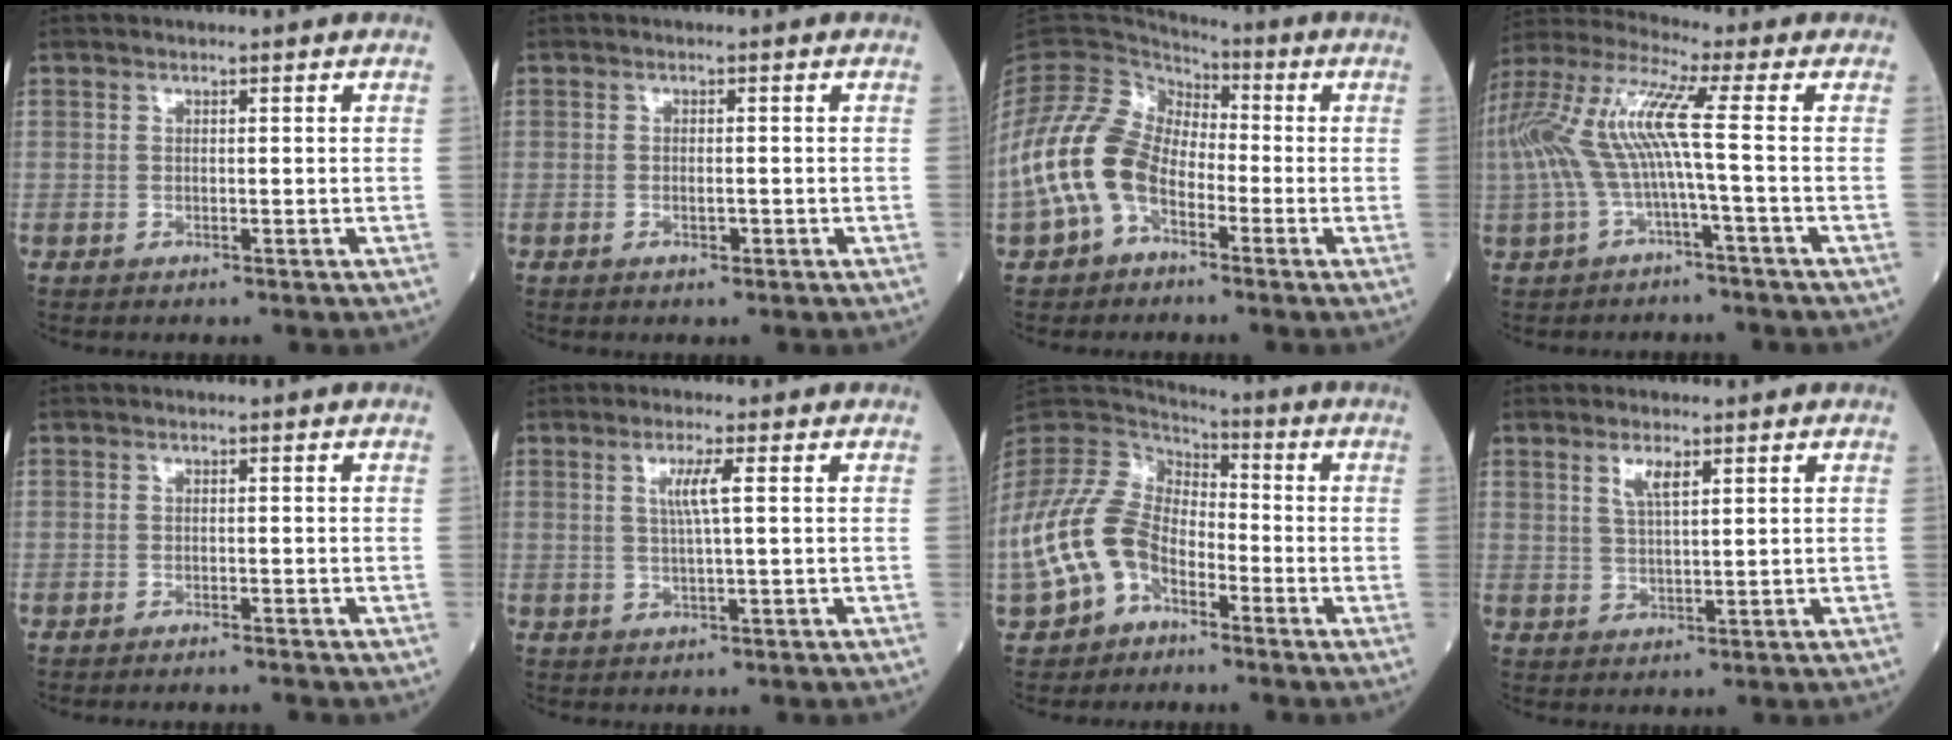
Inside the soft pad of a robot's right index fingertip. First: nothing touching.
{"total": 1.1, "force": [-0.5, 0.4, 0.8], "torque": [-0.018, -0.001, -0.007]}
{"total": 11.0, "force": [-3.7, 7.4, 7.3], "torque": [-0.181, 0.024, -0.077]}
{"total": 10.9, "force": [-1.2, 0.7, 10.8], "torque": [-0.246, 0.040, -0.030]}
{"total": 1.9, "force": [-1.8, -0.4, 0.4], "torque": [-0.005, -0.001, -0.023]}
{"total": 3.3, "force": [0.8, -0.4, 3.2], "torque": [-0.065, 0.001, 0.016]}
{"total": 13.2, "force": [-5.7, 8.5, 8.3], "torque": [-0.198, 0.018, -0.115]}
{"total": 3.1, "force": [1.7, 0.8, 2.5], "torque": [-0.052, 0.003, 0.036]}